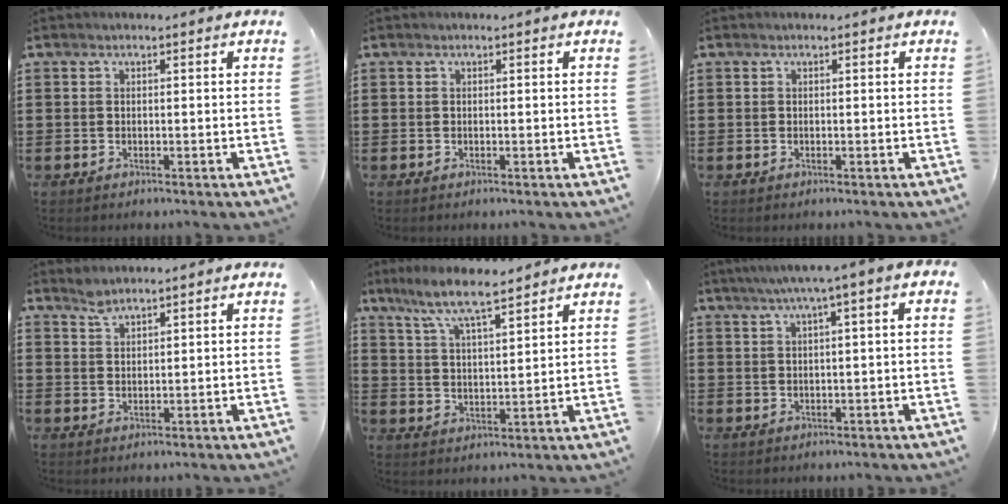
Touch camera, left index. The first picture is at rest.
{"total": 0.0}
{"total": 0.0}
{"total": 2.0, "force": [1.9, 0.4, 0.6], "torque": [-0.017, -0.001, 0.036]}
{"total": 7.6, "force": [6.4, 0.7, 3.9], "torque": [-0.102, -0.034, 0.109]}
{"total": 3.2, "force": [0.8, -0.2, 3.1], "torque": [-0.060, -0.003, 0.010]}